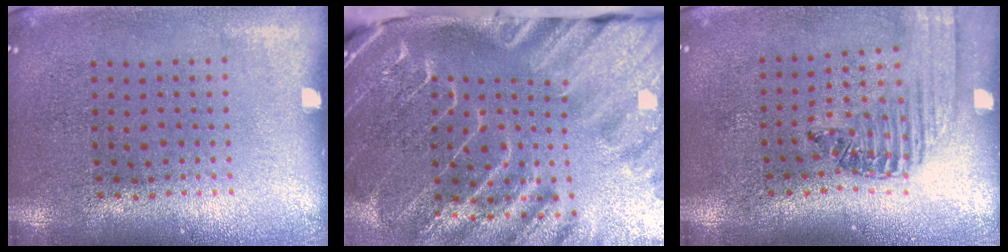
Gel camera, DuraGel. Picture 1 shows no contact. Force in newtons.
{"total": 4.7, "press": 3.5, "slide": 3.2}
{"total": 1.3, "press": 1.3, "slide": 0.4}